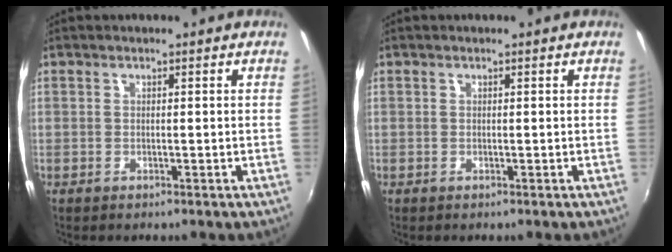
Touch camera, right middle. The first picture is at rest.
{"total": 0.0}